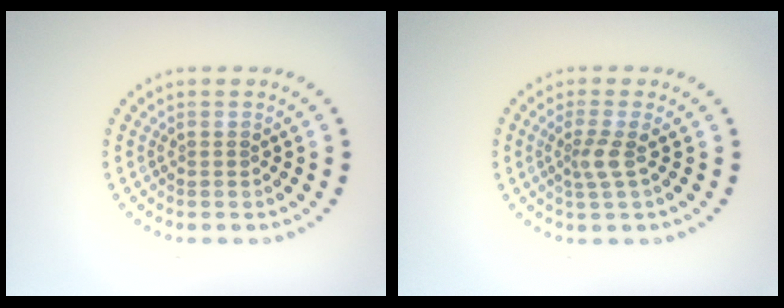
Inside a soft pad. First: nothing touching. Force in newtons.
{"total": 2.0, "press": 1.5, "slide": 1.3}